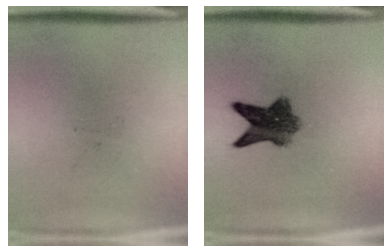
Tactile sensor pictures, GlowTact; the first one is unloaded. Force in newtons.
{"total": 6.9}